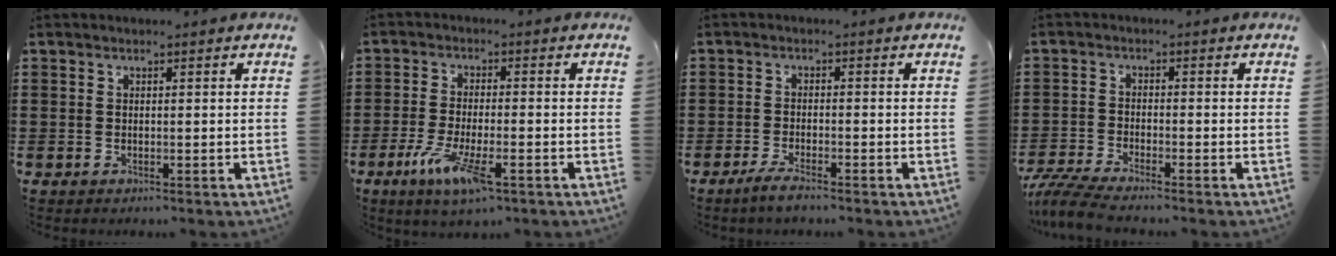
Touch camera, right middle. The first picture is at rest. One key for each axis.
{"total": 7.6, "fx": -3.5, "fy": 1.9, "fz": 6.5, "tx": -0.139, "ty": -0.015, "tz": -0.064}
{"total": 2.5, "fx": -2.0, "fy": 0.0, "fz": 1.5, "tx": -0.033, "ty": -0.001, "tz": -0.038}
{"total": 4.3, "fx": -3.9, "fy": 0.0, "fz": 1.9, "tx": -0.061, "ty": -0.021, "tz": -0.083}